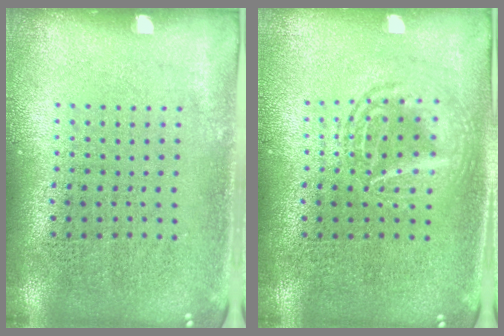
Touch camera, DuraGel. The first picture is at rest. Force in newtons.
{"total": 2.6, "press": 2.6, "slide": 0.3}